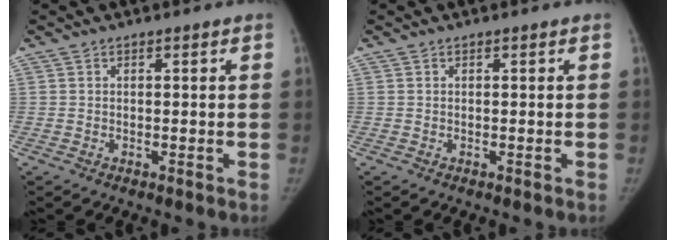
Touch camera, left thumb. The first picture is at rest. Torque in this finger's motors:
{"motor_torque": [-0.24, 0.08, -0.28, -0.05, -0.02]}